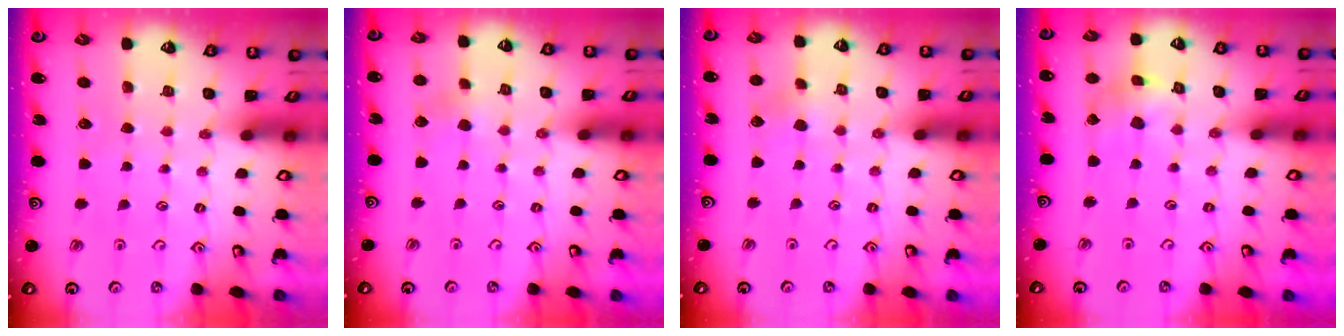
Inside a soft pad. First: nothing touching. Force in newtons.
{"total": 2.9, "press": 2.8, "slide": 0.9}
{"total": 2.3, "press": 2.3, "slide": 0.2}
{"total": 5.0, "press": 5.0, "slide": 0.5}